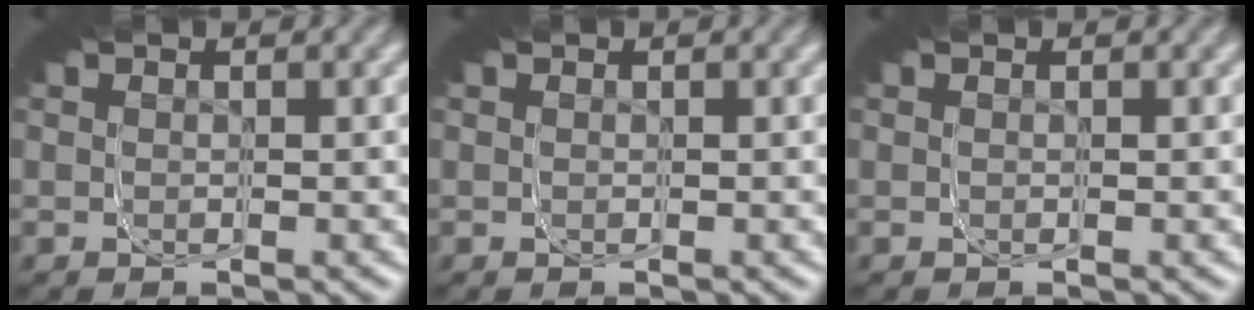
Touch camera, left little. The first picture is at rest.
{"total": 0.0}
{"total": 0.0}